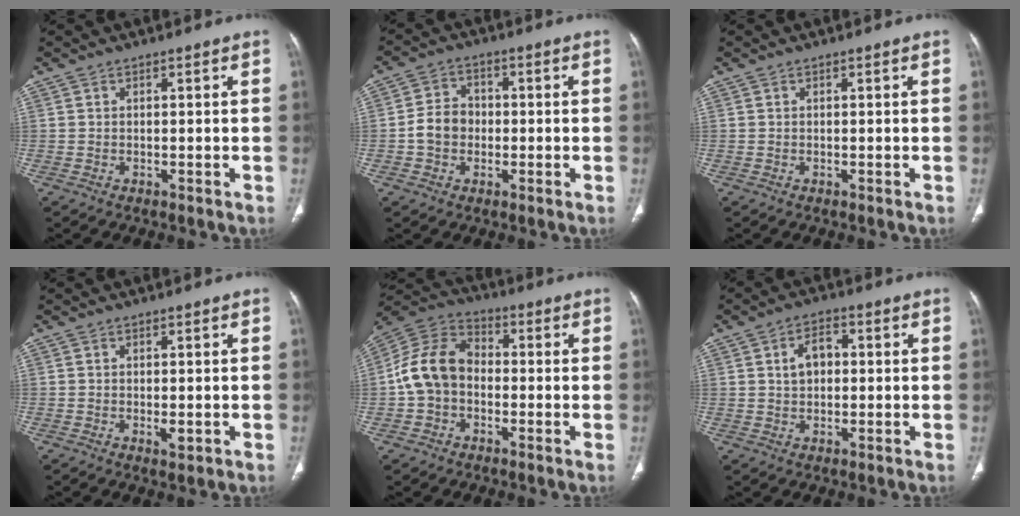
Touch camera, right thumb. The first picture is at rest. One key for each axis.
{"total": 6.1, "fx": -0.9, "fy": 5.1, "fz": 3.2, "tx": -0.045, "ty": 0.019, "tz": -0.024}
{"total": 0.0}
{"total": 1.8, "fx": -0.5, "fy": 0.8, "fz": 1.6, "tx": -0.023, "ty": -0.002, "tz": -0.007}
{"total": 11.6, "fx": -1.4, "fy": 8.8, "fz": 7.4, "tx": -0.134, "ty": 0.037, "tz": -0.041}
{"total": 5.1, "fx": 0.7, "fy": 3.5, "fz": 3.7, "tx": -0.054, "ty": 0.013, "tz": 0.007}